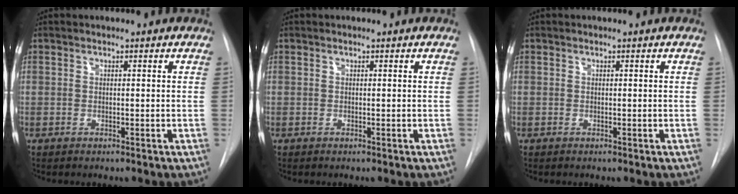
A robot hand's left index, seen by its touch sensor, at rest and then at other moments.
{"total": 0.0}
{"total": 0.0}